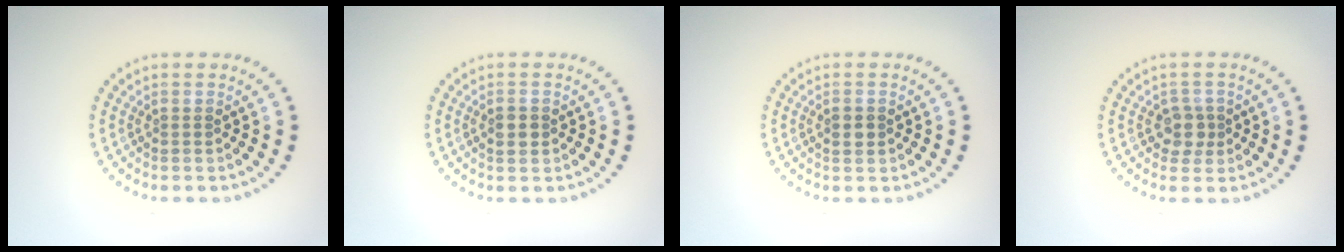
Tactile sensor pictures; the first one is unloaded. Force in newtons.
{"total": 1.8, "press": 1.8, "slide": 0.0}
{"total": 1.7, "press": 1.7, "slide": 0.1}
{"total": 2.0, "press": 1.7, "slide": 1.0}